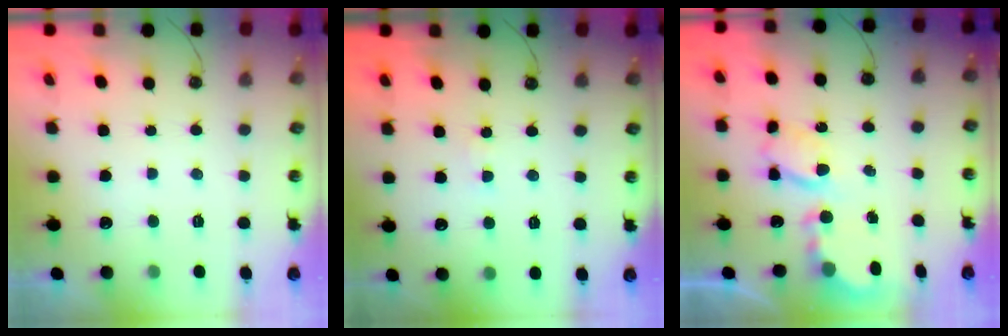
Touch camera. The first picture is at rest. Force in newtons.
{"total": 1.7, "press": 1.7, "slide": 0.2}
{"total": 6.1, "press": 6.1, "slide": 0.3}